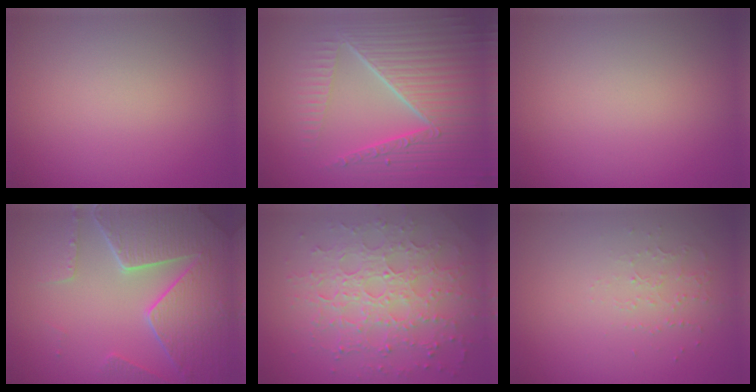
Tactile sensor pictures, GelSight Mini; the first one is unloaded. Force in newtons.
{"total": 9.0, "press": 6.2, "slide": 6.6}
{"total": 0.0}
{"total": 8.3, "press": 6.1, "slide": 5.6}
{"total": 7.3, "press": 5.3, "slide": 5.1}
{"total": 1.0, "press": 0.6, "slide": 0.8}